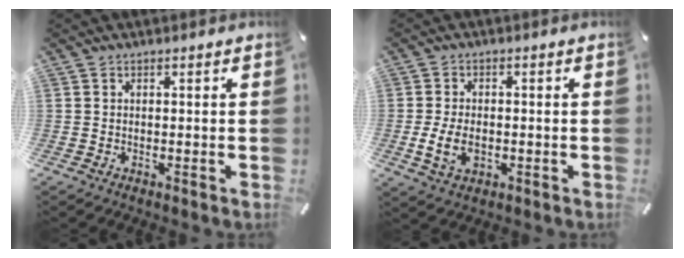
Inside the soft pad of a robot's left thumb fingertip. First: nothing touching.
{"total": 6.2, "force": [-1.4, 4.1, 4.4], "torque": [-0.098, 0.002, -0.026]}